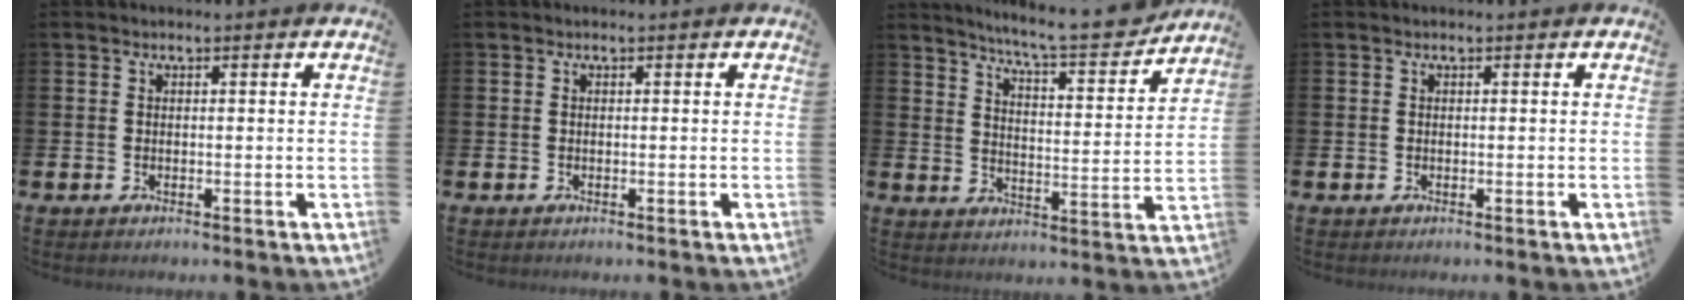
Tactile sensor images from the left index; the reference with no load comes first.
{"total": 0.0}
{"total": 8.2, "force": [7.7, 0.3, 2.8], "torque": [-0.067, -0.060, 0.130]}
{"total": 0.0}